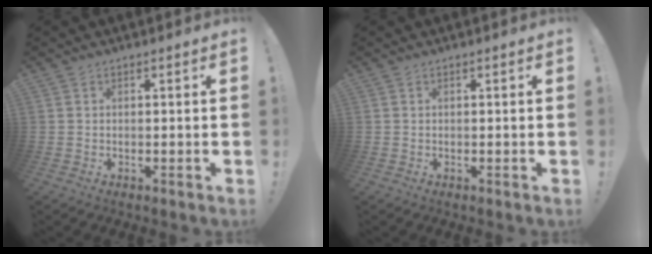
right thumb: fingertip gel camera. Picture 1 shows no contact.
{"total": 0.0}